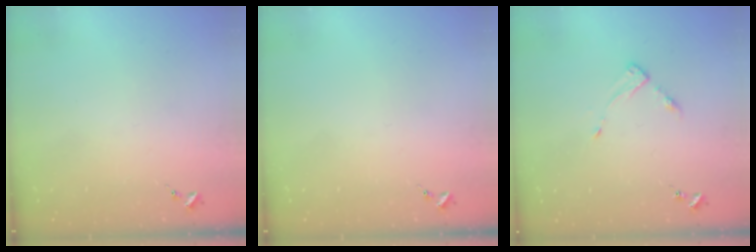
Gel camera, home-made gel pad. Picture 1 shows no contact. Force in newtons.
{"total": 0.0}
{"total": 4.1, "press": 4.1, "slide": 0.4}